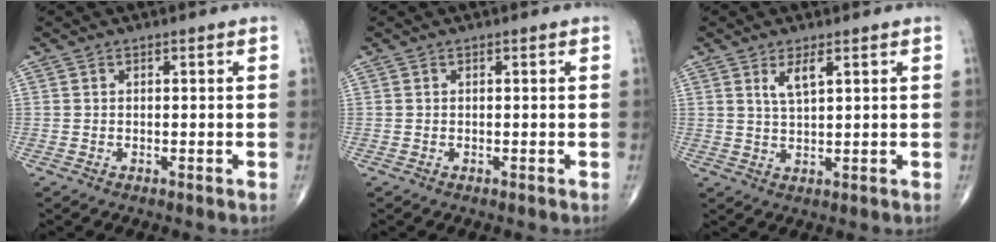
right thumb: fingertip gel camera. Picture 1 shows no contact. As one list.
[{"total": 0.0}, {"total": 2.5, "force": [1.5, 0.3, 2.1], "torque": [-0.045, -0.014, 0.032]}]